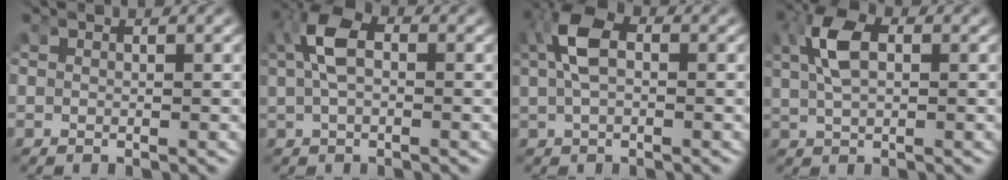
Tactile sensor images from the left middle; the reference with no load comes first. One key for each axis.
{"total": 5.2, "fx": 0.7, "fy": 3.1, "fz": 4.1, "tx": -0.094, "ty": 0.007, "tz": 0.007}
{"total": 5.2, "fx": 0.7, "fy": 3.1, "fz": 4.2, "tx": -0.097, "ty": 0.005, "tz": 0.008}
{"total": 4.7, "fx": 1.0, "fy": 2.7, "fz": 3.8, "tx": -0.090, "ty": 0.003, "tz": 0.017}